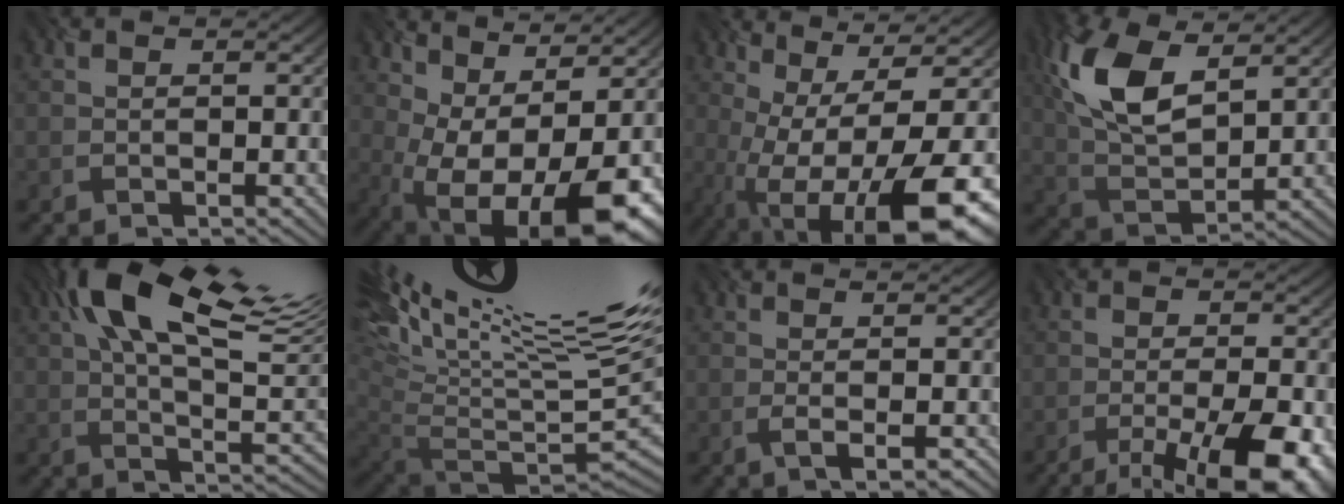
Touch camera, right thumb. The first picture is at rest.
{"total": 13.7, "force": [-1.5, 6.5, 11.9], "torque": [-0.184, -0.012, 0.017]}
{"total": 15.9, "force": [-5.3, 4.5, 14.3], "torque": [-0.241, -0.014, -0.070]}
{"total": 10.6, "force": [4.5, 5.2, 8.0], "torque": [-0.210, 0.016, 0.094]}
{"total": 18.0, "force": [7.7, 7.1, 14.6], "torque": [-0.265, 0.056, 0.118]}
{"total": 17.9, "force": [10.0, 4.8, 14.1], "torque": [-0.209, 0.051, 0.203]}
{"total": 2.5, "force": [-0.8, 0.4, 2.3], "torque": [-0.035, 0.012, -0.014]}
{"total": 11.9, "force": [-7.4, 3.5, 8.6], "torque": [-0.145, -0.013, -0.100]}